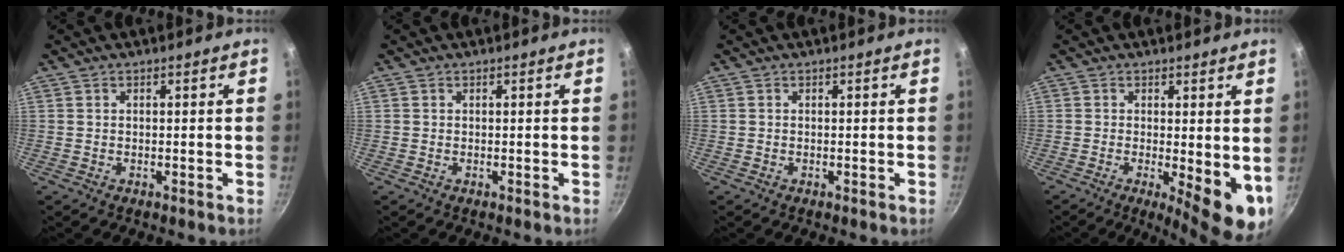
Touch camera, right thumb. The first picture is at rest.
{"total": 0.0}
{"total": 0.0}
{"total": 9.3, "force": [-1.1, 2.9, 8.8], "torque": [-0.103, -0.012, -0.008]}